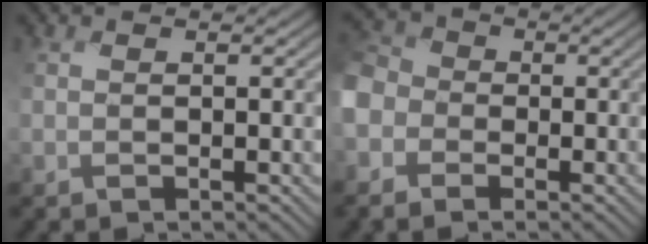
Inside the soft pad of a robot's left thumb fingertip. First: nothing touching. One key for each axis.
{"total": 7.8, "fx": -2.9, "fy": 6.5, "fz": 3.1, "tx": -0.121, "ty": -0.019, "tz": -0.091}